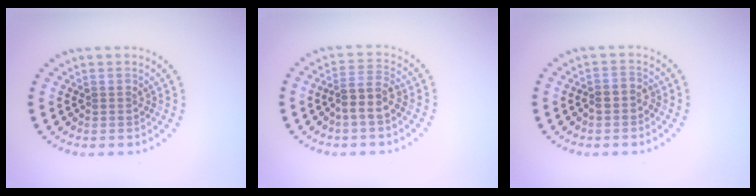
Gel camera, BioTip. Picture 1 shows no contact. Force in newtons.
{"total": 2.7, "press": 2.3, "slide": 1.4}
{"total": 1.2, "press": 0.9, "slide": 0.7}